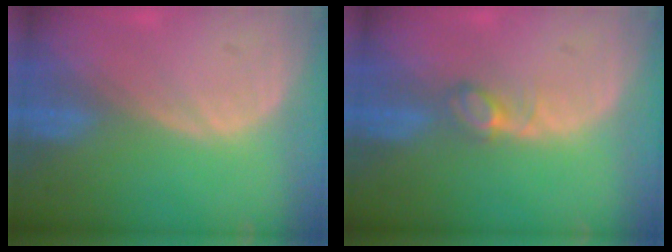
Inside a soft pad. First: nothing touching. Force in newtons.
{"total": 2.5, "press": 2.4, "slide": 0.3}